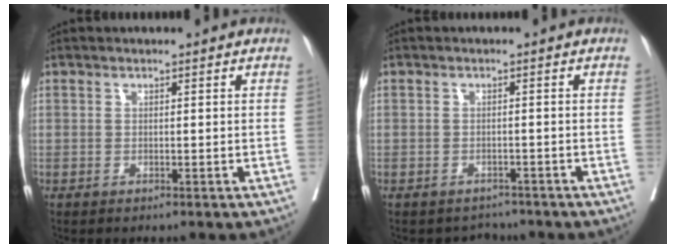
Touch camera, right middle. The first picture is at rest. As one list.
[{"total": 2.5, "force": [-2.2, 1.1, -0.4], "torque": [0.004, 0.003, -0.033]}]